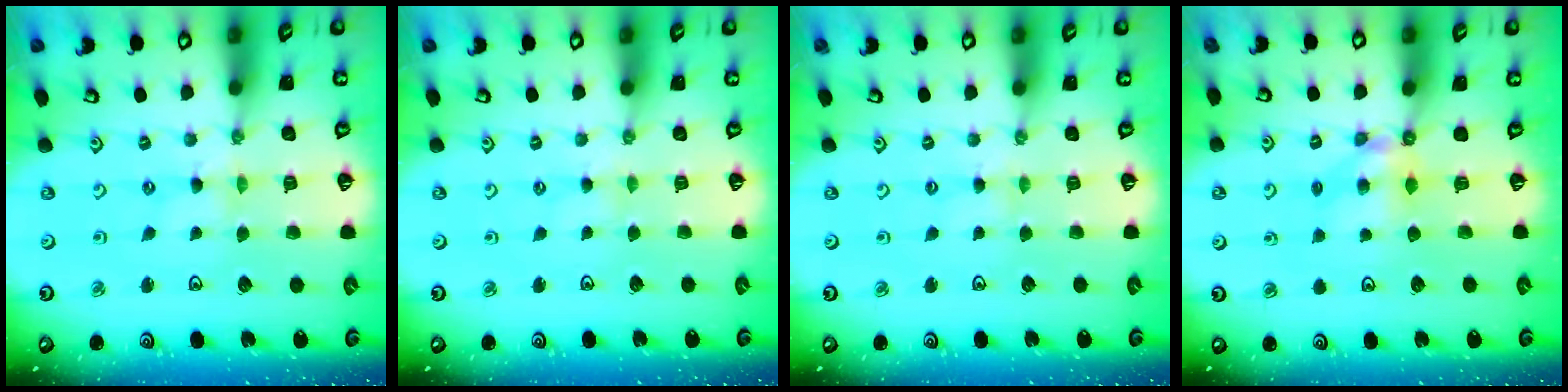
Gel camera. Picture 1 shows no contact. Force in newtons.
{"total": 1.4, "press": 1.3, "slide": 0.4}
{"total": 1.4, "press": 1.4, "slide": 0.3}
{"total": 6.7, "press": 6.7, "slide": 0.2}